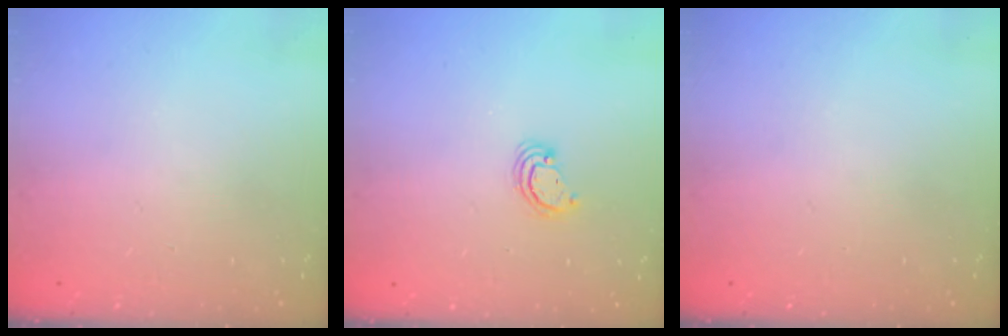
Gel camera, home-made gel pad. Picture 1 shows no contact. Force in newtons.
{"total": 3.0, "press": 2.9, "slide": 0.3}
{"total": 0.0}